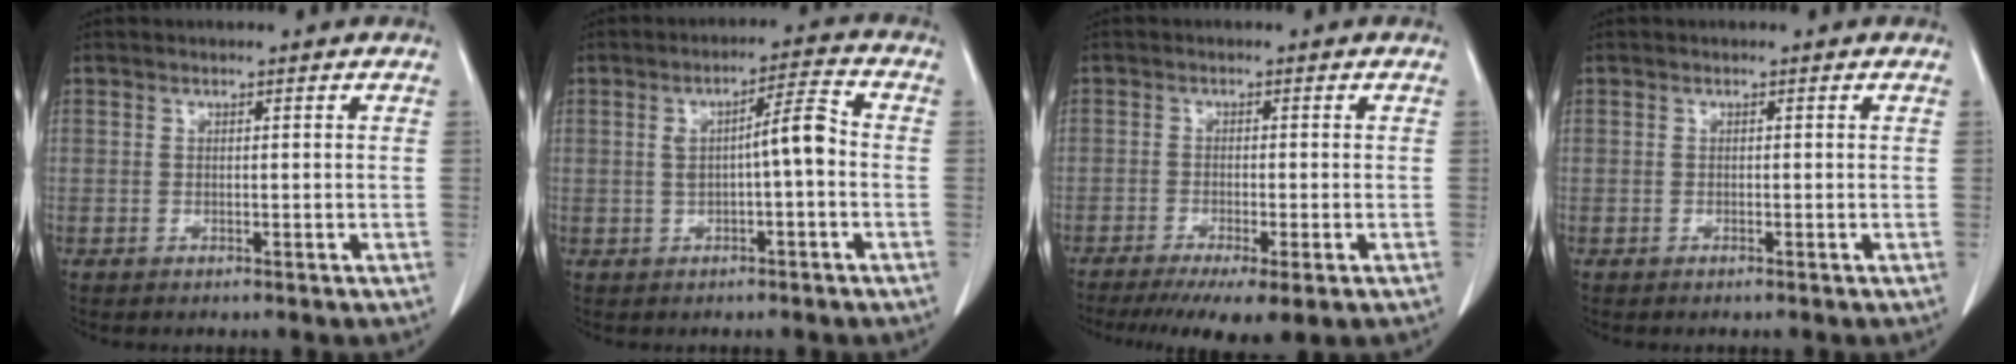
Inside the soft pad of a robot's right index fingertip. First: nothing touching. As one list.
[{"total": 6.0, "force": [-0.2, 0.7, 6.0], "torque": [-0.095, 0.019, -0.002]}, {"total": 8.9, "force": [-6.0, 1.2, 6.5], "torque": [-0.092, -0.022, -0.093]}, {"total": 0.0}]